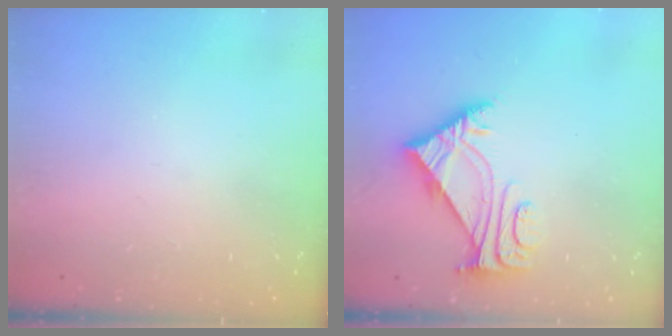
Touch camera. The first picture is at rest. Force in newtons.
{"total": 5.6, "press": 5.5, "slide": 1.0}